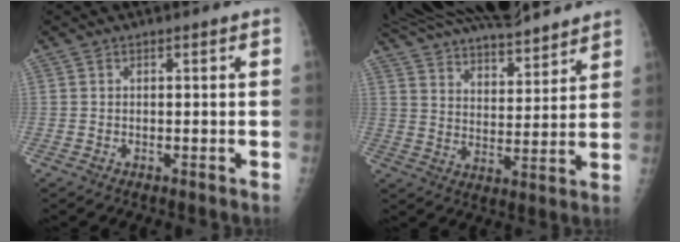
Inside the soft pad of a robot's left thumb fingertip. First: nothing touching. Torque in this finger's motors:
{"motor_torque": [0.84, 0.79, 1.39, -1.38, 0.36]}